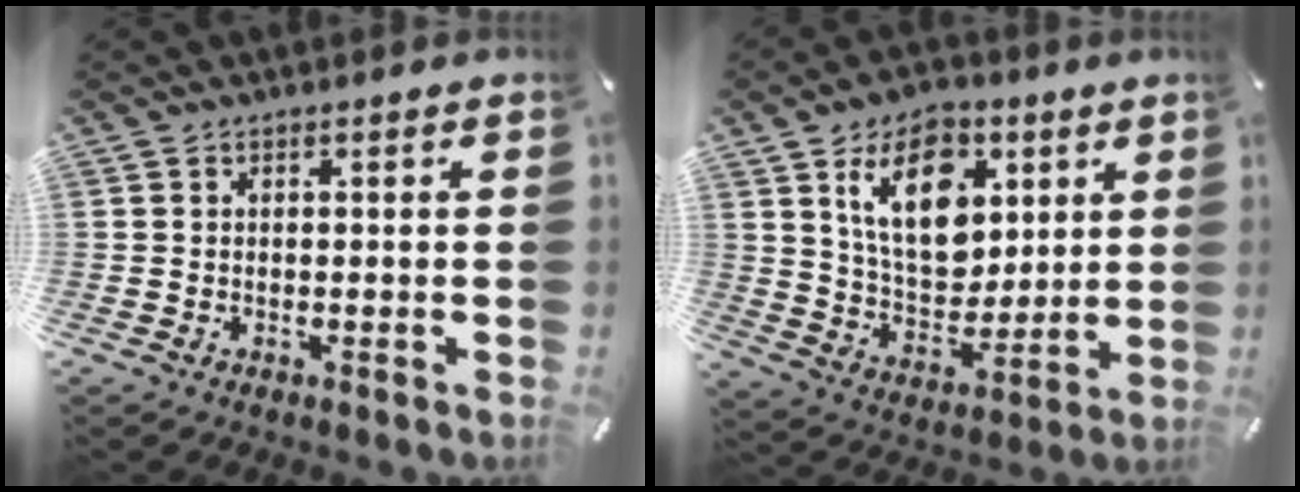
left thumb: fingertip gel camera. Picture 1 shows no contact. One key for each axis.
{"total": 16.1, "fx": 6.7, "fy": 11.0, "fz": 9.6, "tx": -0.147, "ty": -0.018, "tz": 0.124}